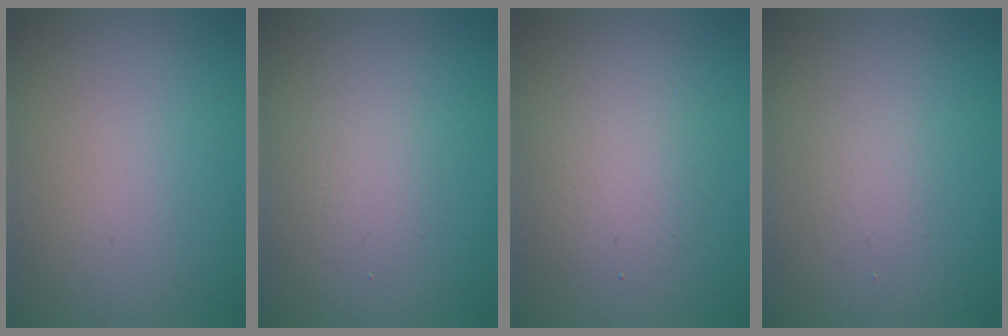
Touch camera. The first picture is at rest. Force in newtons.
{"total": 1.7, "press": 1.7, "slide": 0.1}
{"total": 3.0, "press": 3.0, "slide": 0.2}
{"total": 1.3, "press": 1.2, "slide": 0.1}